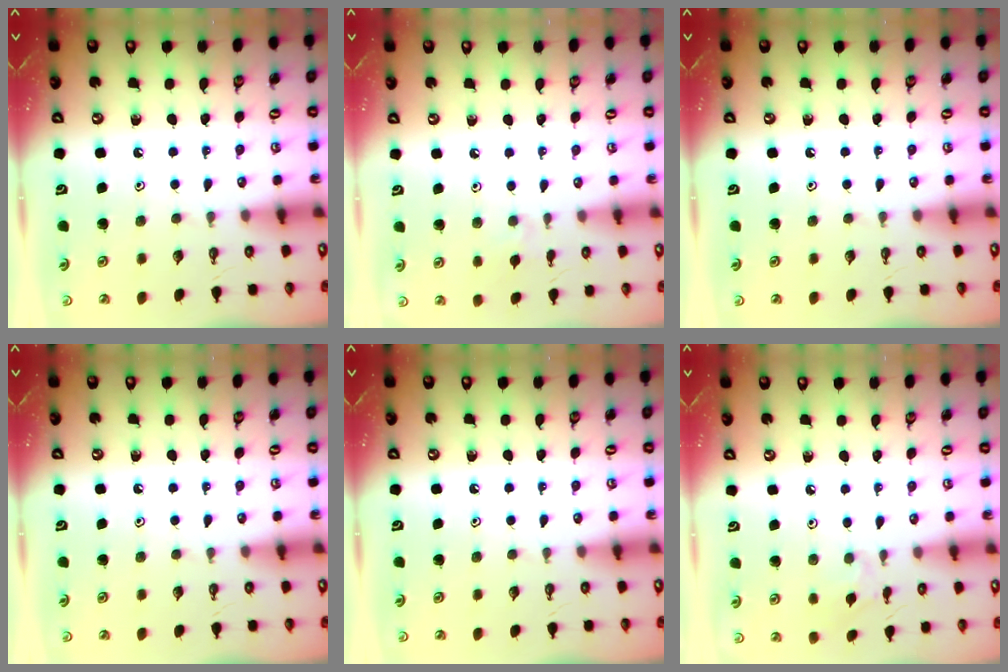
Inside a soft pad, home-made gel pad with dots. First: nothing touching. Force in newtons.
{"total": 6.0, "press": 6.0, "slide": 0.9}
{"total": 0.0}
{"total": 0.0}
{"total": 0.0}
{"total": 4.2, "press": 4.2, "slide": 0.6}